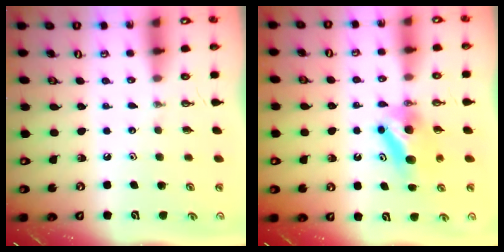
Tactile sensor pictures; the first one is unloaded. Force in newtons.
{"total": 7.4, "press": 7.2, "slide": 1.8}